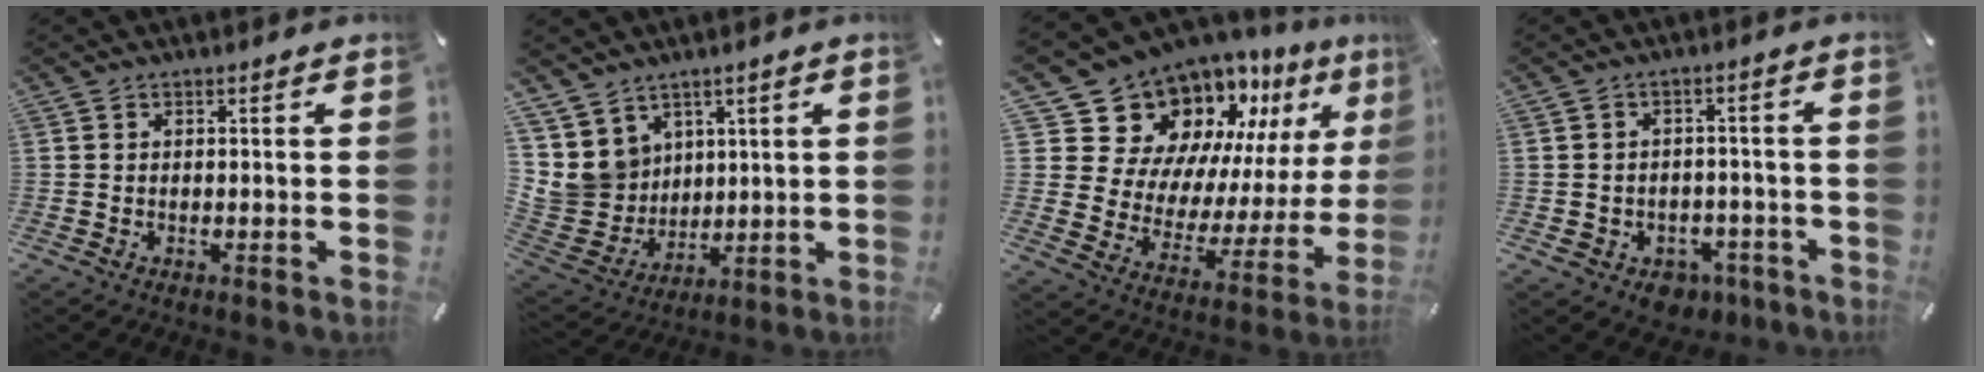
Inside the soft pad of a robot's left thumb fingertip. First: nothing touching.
{"total": 10.1, "force": [4.6, 8.9, 1.1], "torque": [-0.054, -0.044, 0.097]}
{"total": 18.0, "force": [14.3, 10.1, 4.2], "torque": [-0.077, -0.143, 0.268]}
{"total": 4.9, "force": [-2.3, 4.1, 1.4], "torque": [-0.017, 0.017, -0.040]}